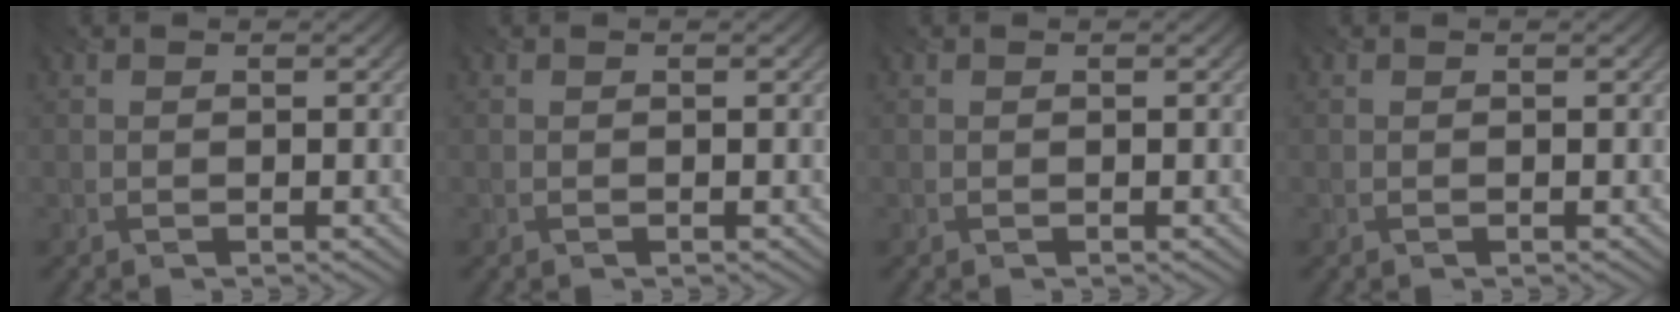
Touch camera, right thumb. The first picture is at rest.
{"total": 0.0}
{"total": 0.0}
{"total": 0.0}